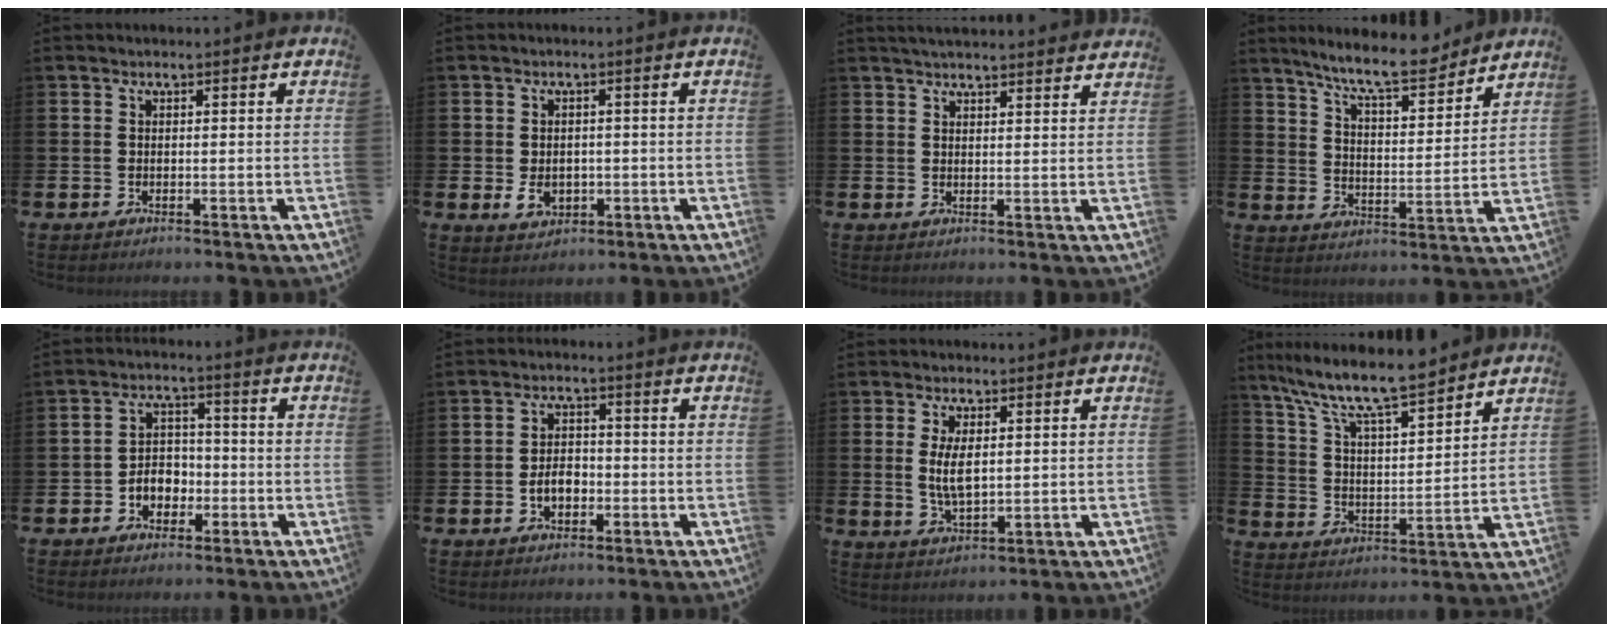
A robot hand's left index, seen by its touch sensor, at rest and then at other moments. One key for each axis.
{"total": 3.1, "fx": -0.5, "fy": 2.3, "fz": 2.0, "tx": -0.026, "ty": -0.002, "tz": -0.013}
{"total": 3.4, "fx": 3.3, "fy": 0.1, "fz": 0.4, "tx": -0.014, "ty": -0.014, "tz": 0.061}
{"total": 9.4, "fx": 8.7, "fy": 1.3, "fz": 3.4, "tx": -0.077, "ty": -0.054, "tz": 0.151}
{"total": 3.9, "fx": -1.6, "fy": 3.1, "fz": 1.7, "tx": -0.023, "ty": 0.001, "tz": -0.041}
{"total": 3.6, "fx": -1.1, "fy": 2.4, "fz": 2.4, "tx": -0.029, "ty": -0.003, "tz": -0.025}
{"total": 4.6, "fx": 1.1, "fy": 1.9, "fz": 4.1, "tx": -0.067, "ty": -0.003, "tz": 0.016}
{"total": 9.9, "fx": 9.0, "fy": 1.2, "fz": 4.1, "tx": -0.104, "ty": -0.057, "tz": 0.155}